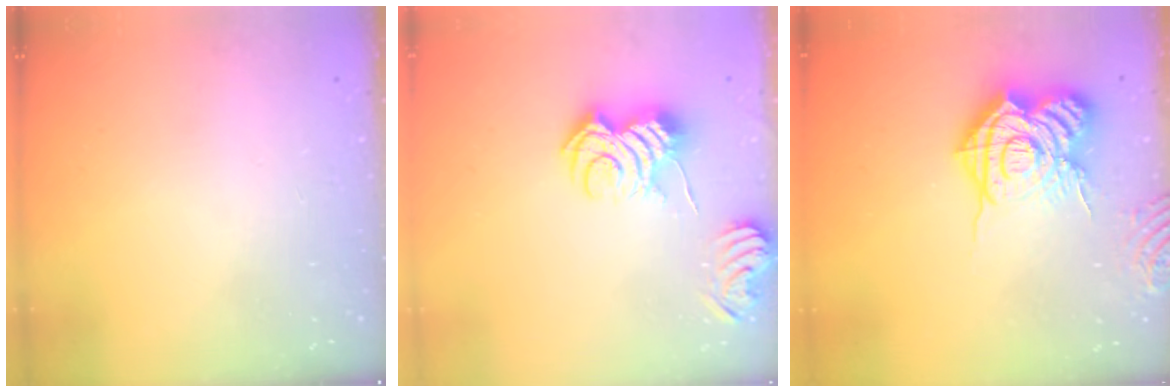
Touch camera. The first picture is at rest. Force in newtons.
{"total": 6.8, "press": 6.8, "slide": 0.3}
{"total": 20.0, "press": 19.9, "slide": 2.2}